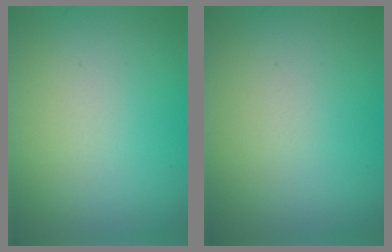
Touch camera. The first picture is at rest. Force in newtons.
{"total": 0.0}